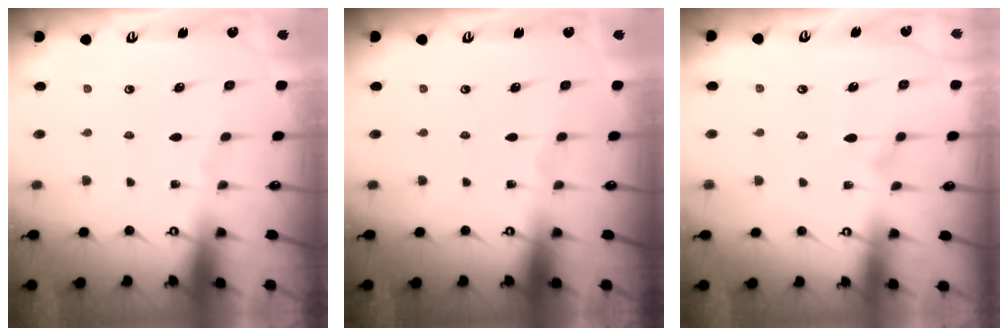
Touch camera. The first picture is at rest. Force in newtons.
{"total": 0.0}
{"total": 6.8, "press": 6.8, "slide": 0.3}